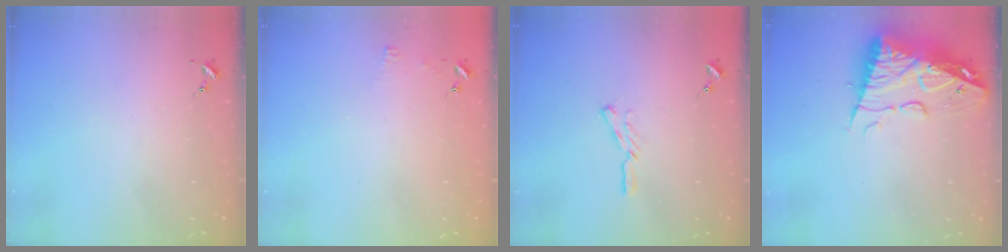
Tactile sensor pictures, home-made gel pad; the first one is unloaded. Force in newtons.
{"total": 3.4, "press": 3.3, "slide": 0.3}
{"total": 4.7, "press": 4.6, "slide": 0.6}
{"total": 14.9, "press": 14.8, "slide": 1.2}